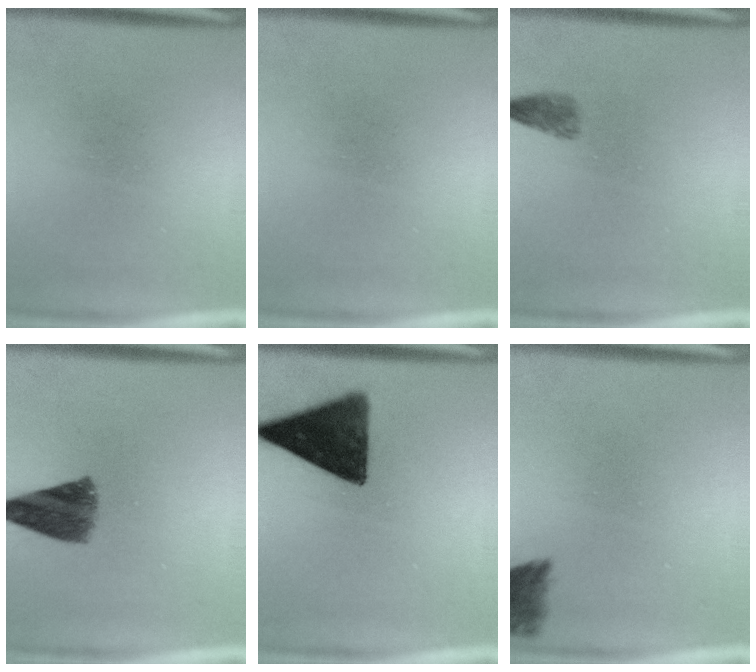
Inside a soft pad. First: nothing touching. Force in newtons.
{"total": 0.0}
{"total": 1.8}
{"total": 7.6}
{"total": 13.3}
{"total": 4.6}